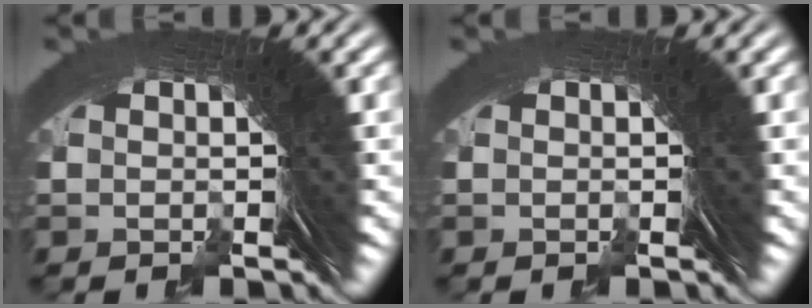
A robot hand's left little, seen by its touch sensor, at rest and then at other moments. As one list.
[{"total": 0.0}]